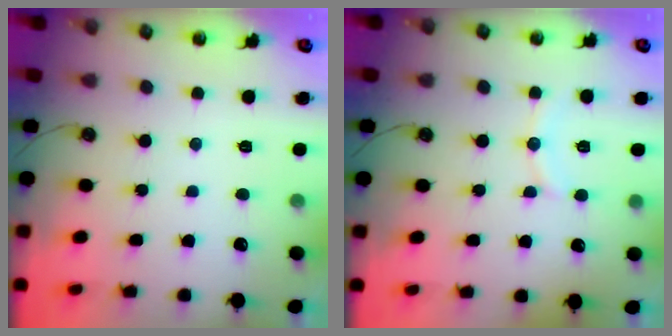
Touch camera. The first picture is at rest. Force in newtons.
{"total": 6.3, "press": 6.1, "slide": 1.4}